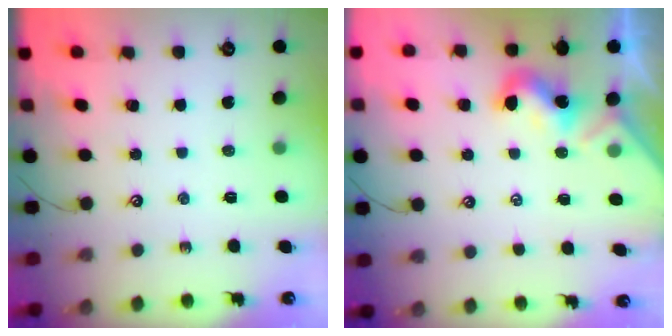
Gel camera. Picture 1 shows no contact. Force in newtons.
{"total": 2.0, "press": 2.0, "slide": 0.5}